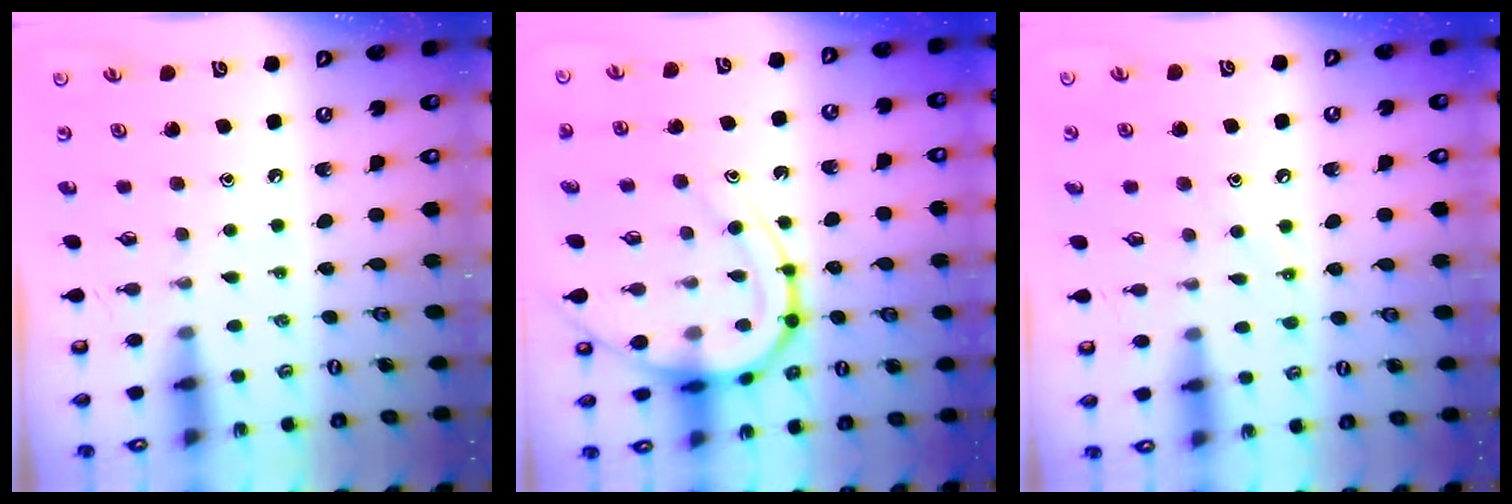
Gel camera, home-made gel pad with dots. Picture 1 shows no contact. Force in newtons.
{"total": 15.3, "press": 15.3, "slide": 1.4}
{"total": 7.0, "press": 6.9, "slide": 0.7}